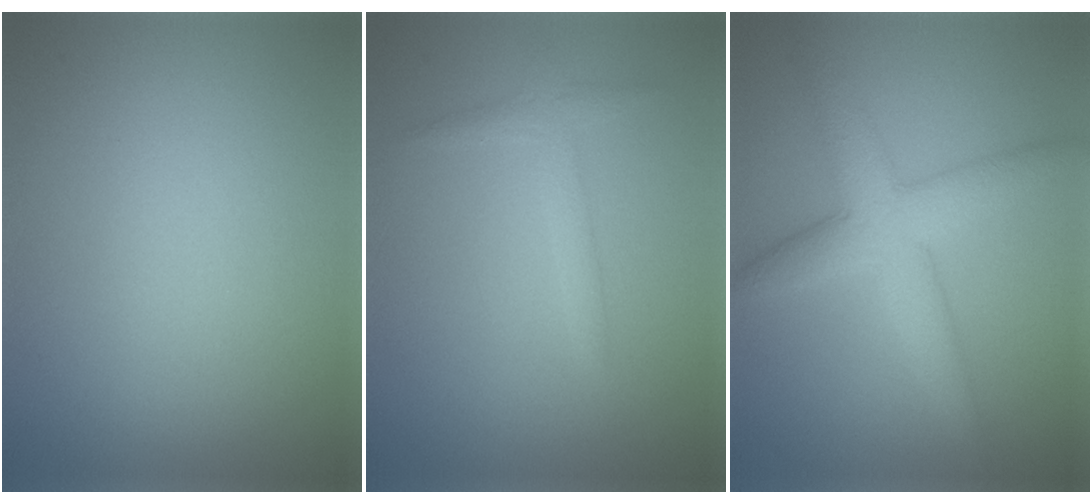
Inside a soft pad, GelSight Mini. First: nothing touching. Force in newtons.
{"total": 1.7, "press": 1.7, "slide": 0.1}
{"total": 5.2, "press": 5.2, "slide": 0.1}